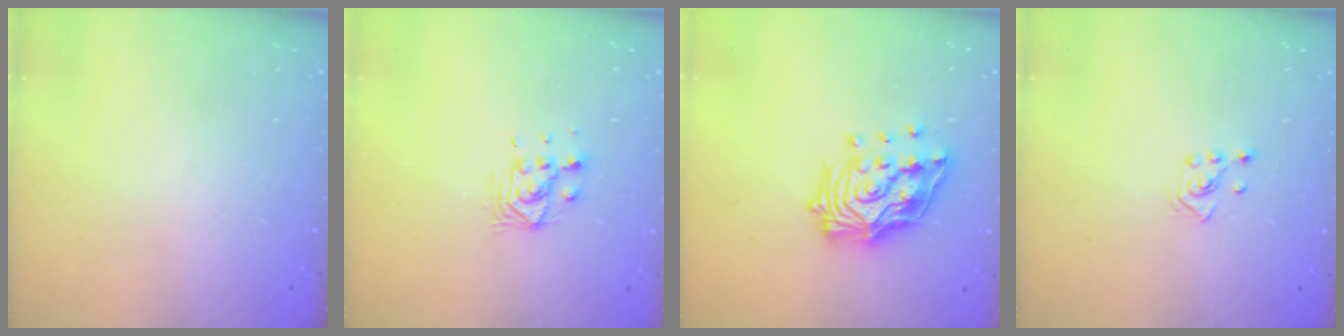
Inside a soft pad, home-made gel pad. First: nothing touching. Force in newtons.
{"total": 7.6, "press": 7.6, "slide": 0.3}
{"total": 17.7, "press": 17.6, "slide": 2.0}
{"total": 2.6, "press": 2.5, "slide": 0.6}